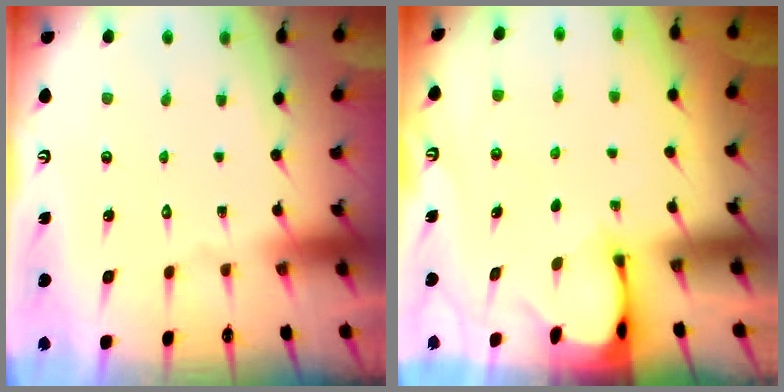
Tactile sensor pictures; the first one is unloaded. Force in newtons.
{"total": 2.7, "press": 2.7, "slide": 0.3}